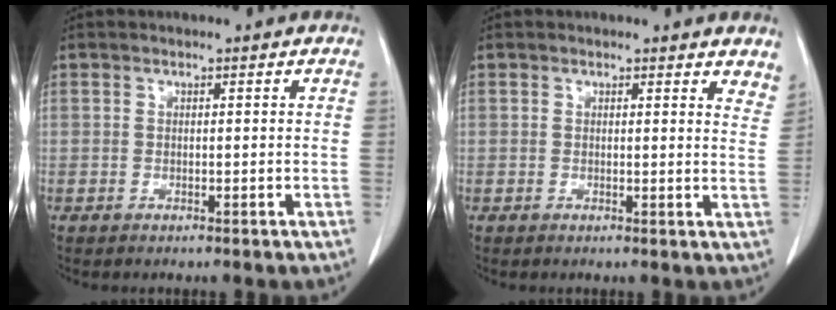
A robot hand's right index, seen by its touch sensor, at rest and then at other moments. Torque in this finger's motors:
{"motor_torque": [-0.12, 0.06, 0.01, 0.00]}